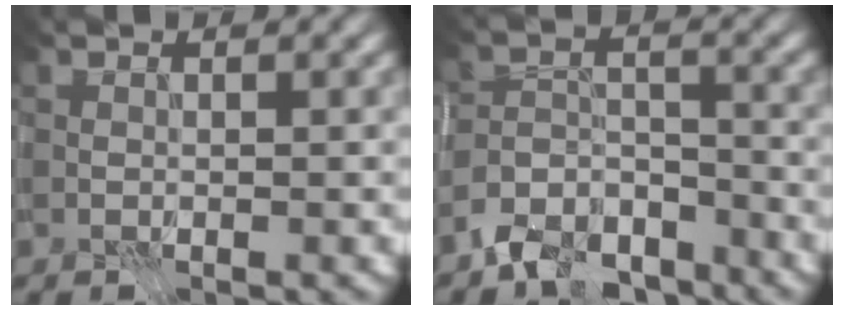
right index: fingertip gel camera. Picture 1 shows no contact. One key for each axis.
{"total": 5.8, "fx": -4.9, "fy": 2.7, "fz": 1.8, "tx": -0.026, "ty": -0.004, "tz": -0.099}